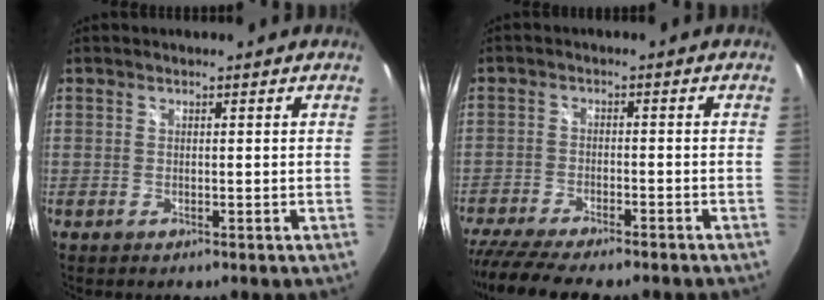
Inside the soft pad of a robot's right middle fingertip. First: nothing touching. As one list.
[{"total": 14.2, "force": [-12.1, 2.5, 7.1], "torque": [-0.152, -0.039, -0.193]}]